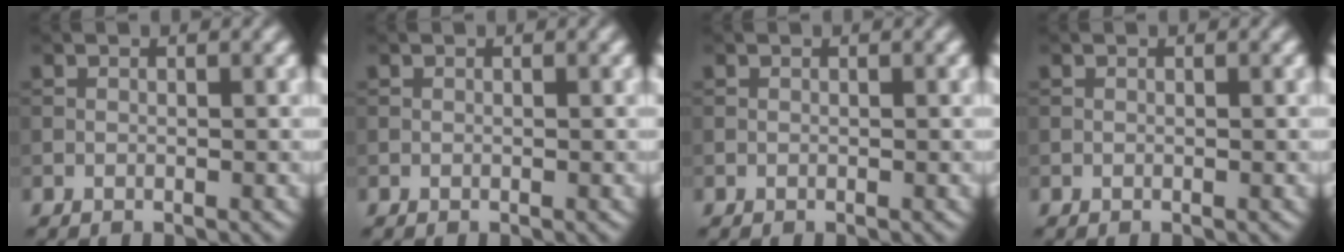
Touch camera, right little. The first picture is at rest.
{"total": 0.0}
{"total": 0.0}
{"total": 0.0}